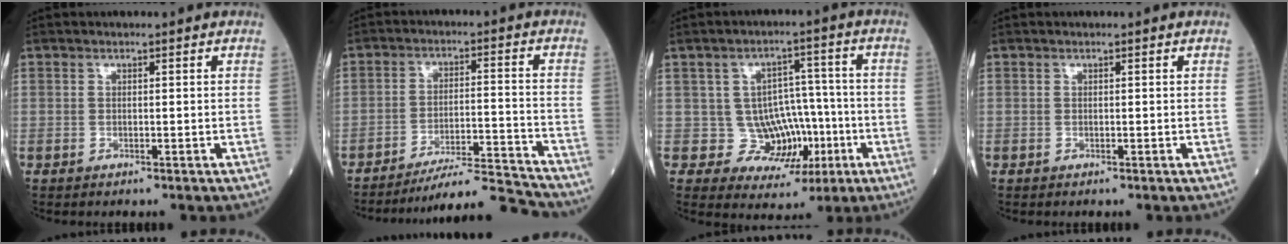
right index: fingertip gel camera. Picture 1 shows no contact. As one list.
[{"total": 10.9, "force": [-10.6, -1.6, 1.6], "torque": [-0.016, 0.011, -0.176]}, {"total": 7.7, "force": [-1.4, 7.0, 2.8], "torque": [-0.024, 0.027, -0.008]}, {"total": 0.0}]